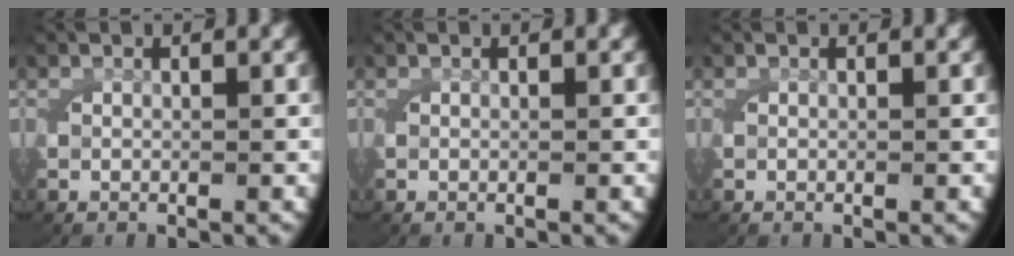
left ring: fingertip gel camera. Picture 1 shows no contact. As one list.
[{"total": 0.0}, {"total": 0.0}]